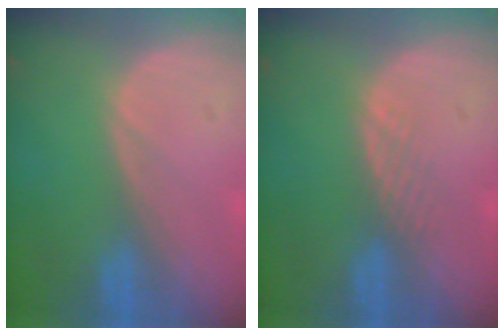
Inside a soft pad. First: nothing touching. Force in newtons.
{"total": 1.6, "press": 1.6, "slide": 0.1}